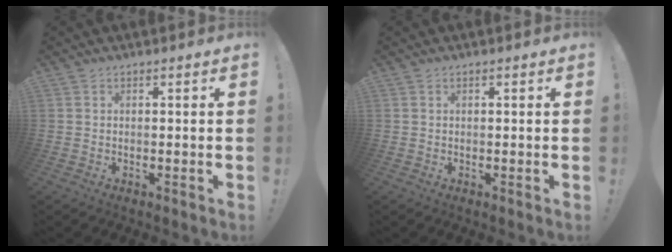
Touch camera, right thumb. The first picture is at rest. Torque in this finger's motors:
{"motor_torque": [-0.15, 0.27, 0.29, -0.21, -0.02]}